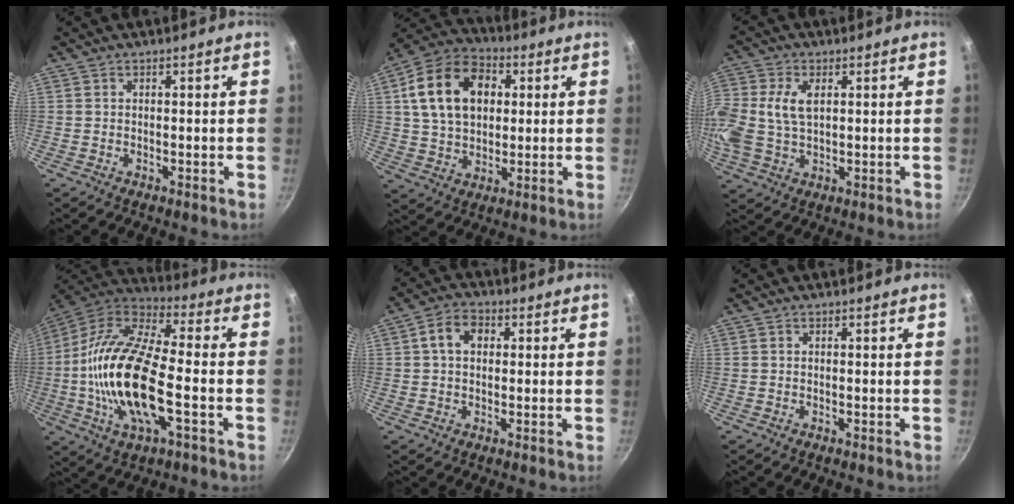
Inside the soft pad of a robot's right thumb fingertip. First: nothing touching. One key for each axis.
{"total": 16.9, "fx": 3.9, "fy": 12.0, "fz": 11.3, "tx": -0.174, "ty": 0.013, "tz": 0.056}
{"total": 12.0, "fx": 2.0, "fy": 7.9, "fz": 8.8, "tx": -0.198, "ty": 0.012, "tz": 0.036}
{"total": 22.2, "fx": -3.7, "fy": 8.8, "fz": 20.0, "tx": -0.392, "ty": 0.027, "tz": -0.086}
{"total": 6.0, "fx": 1.2, "fy": 4.4, "fz": 3.9, "tx": -0.053, "ty": 0.011, "tz": 0.011}
{"total": 0.0}